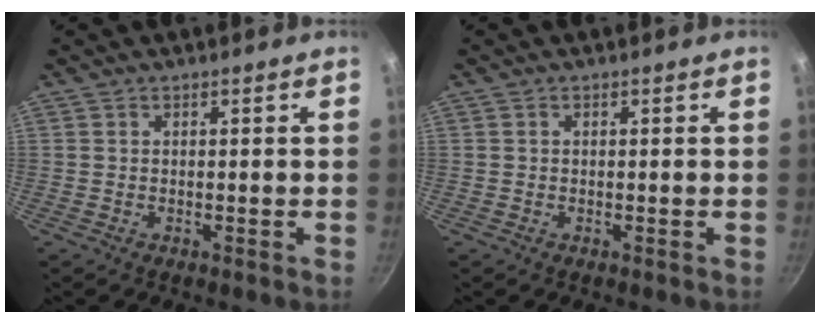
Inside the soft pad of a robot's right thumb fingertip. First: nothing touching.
{"total": 0.0}